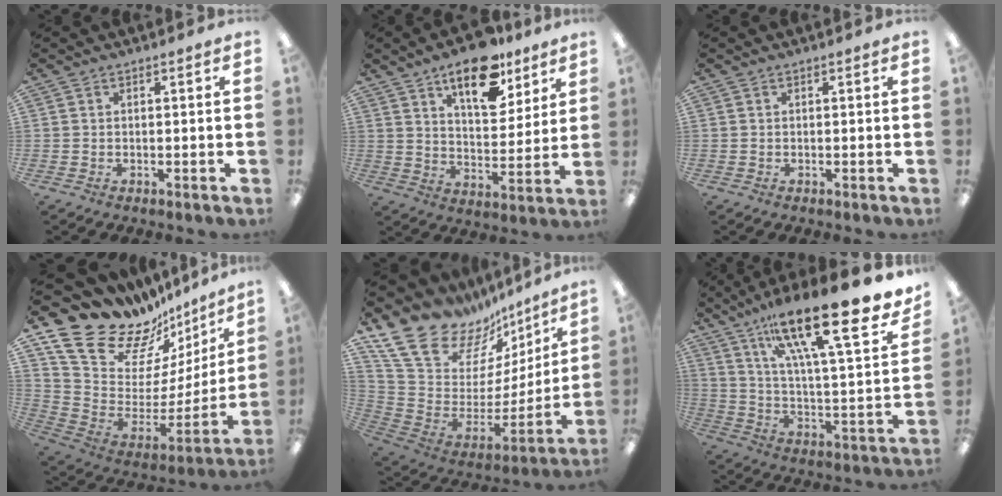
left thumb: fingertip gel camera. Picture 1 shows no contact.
{"total": 16.2, "force": [11.1, 7.4, 9.3], "torque": [-0.121, -0.060, 0.186]}
{"total": 0.0}
{"total": 19.7, "force": [15.6, 9.6, 7.1], "torque": [-0.110, -0.140, 0.295]}
{"total": 21.2, "force": [16.2, 10.3, 9.1], "torque": [-0.153, -0.126, 0.300]}
{"total": 24.7, "force": [16.9, 5.0, 17.3], "torque": [-0.272, -0.107, 0.270]}